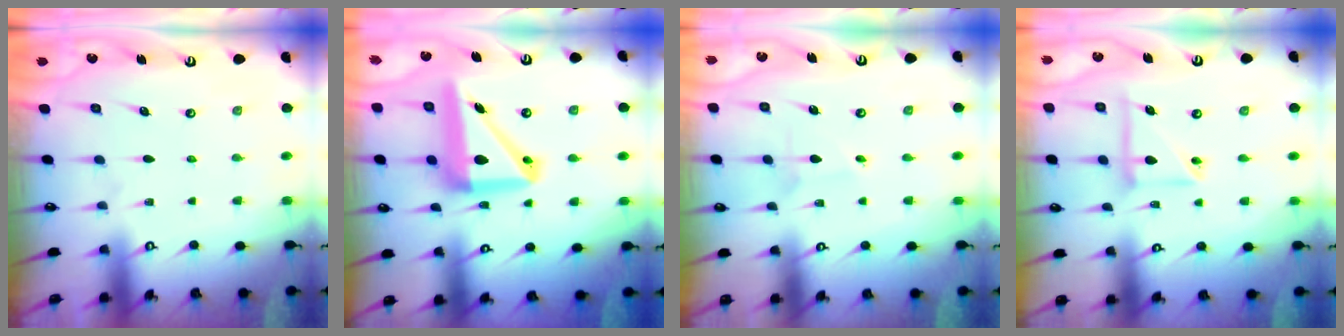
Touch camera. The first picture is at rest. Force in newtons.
{"total": 14.9, "press": 14.8, "slide": 2.0}
{"total": 2.0, "press": 2.0, "slide": 0.2}
{"total": 11.6, "press": 11.5, "slide": 1.3}